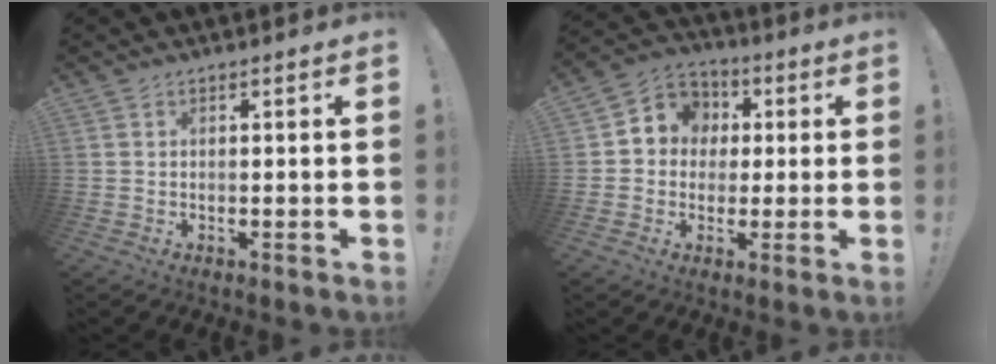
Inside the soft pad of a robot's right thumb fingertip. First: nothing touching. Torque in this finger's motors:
{"motor_torque": [1.20, 1.36, 0.29, -0.30, 0.00]}